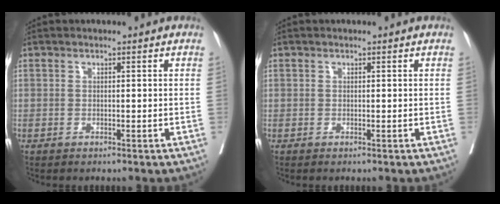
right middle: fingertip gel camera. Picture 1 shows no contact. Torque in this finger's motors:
{"motor_torque": [-1.05, 0.57, -0.17, -0.03]}